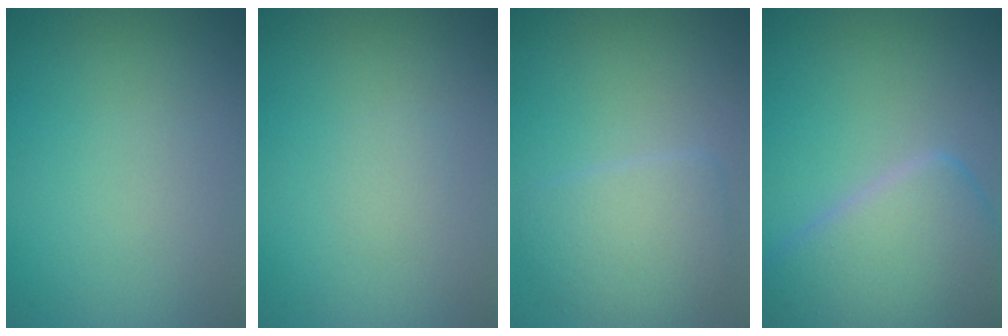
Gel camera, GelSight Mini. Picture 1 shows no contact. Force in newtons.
{"total": 0.6, "press": 0.6, "slide": 0.1}
{"total": 3.5, "press": 3.5, "slide": 0.3}
{"total": 7.6, "press": 7.6, "slide": 0.3}